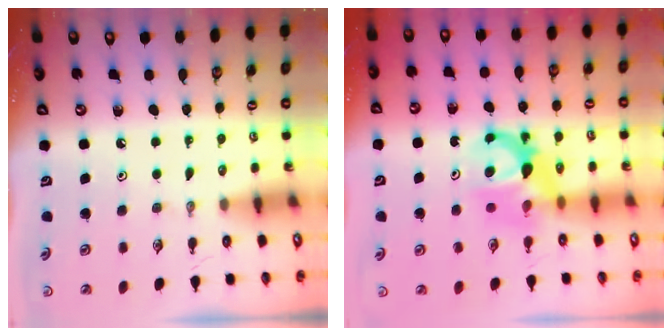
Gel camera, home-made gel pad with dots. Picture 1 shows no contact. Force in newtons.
{"total": 7.0, "press": 6.9, "slide": 0.6}